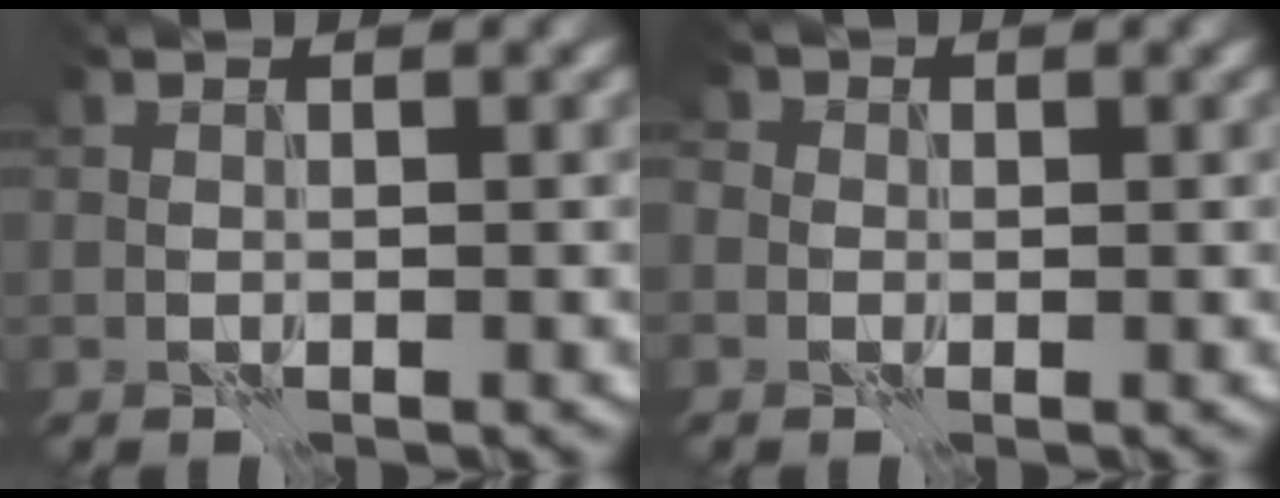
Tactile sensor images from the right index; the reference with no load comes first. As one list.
[{"total": 2.8, "force": [0.5, 2.7, 0.9], "torque": [-0.008, 0.015, -0.028]}]